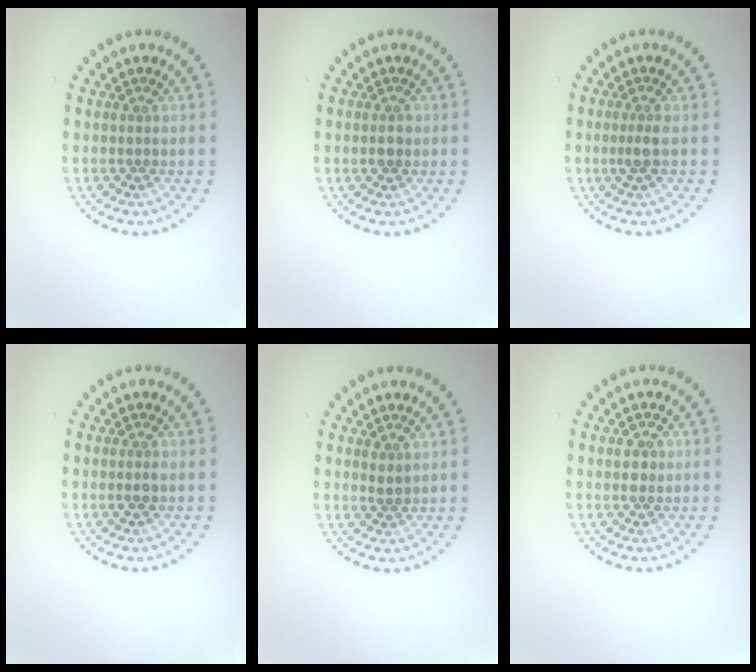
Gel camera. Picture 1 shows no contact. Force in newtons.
{"total": 1.5, "press": 1.5, "slide": 0.1}
{"total": 1.3, "press": 1.0, "slide": 0.8}
{"total": 0.8, "press": 0.7, "slide": 0.4}
{"total": 1.0, "press": 0.9, "slide": 0.3}
{"total": 1.4, "press": 1.3, "slide": 0.1}